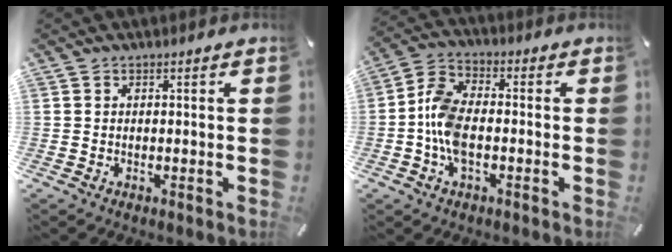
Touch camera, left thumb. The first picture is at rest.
{"total": 8.4, "force": [-2.3, 4.7, 6.6], "torque": [-0.146, 0.004, -0.044]}